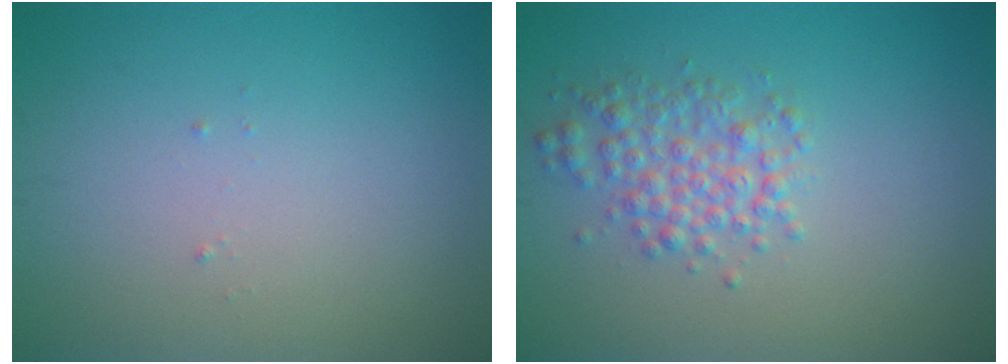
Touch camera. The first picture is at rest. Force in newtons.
{"total": 3.0, "press": 3.0, "slide": 0.0}